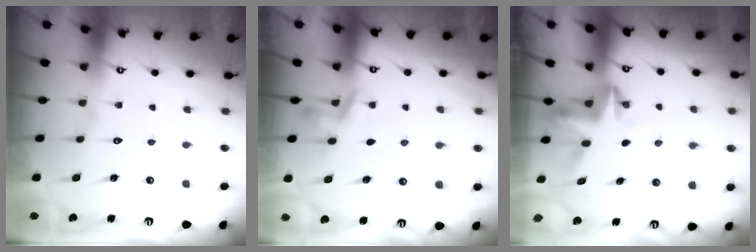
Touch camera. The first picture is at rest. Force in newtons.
{"total": 2.9, "press": 2.6, "slide": 1.1}
{"total": 3.8, "press": 3.8, "slide": 0.3}